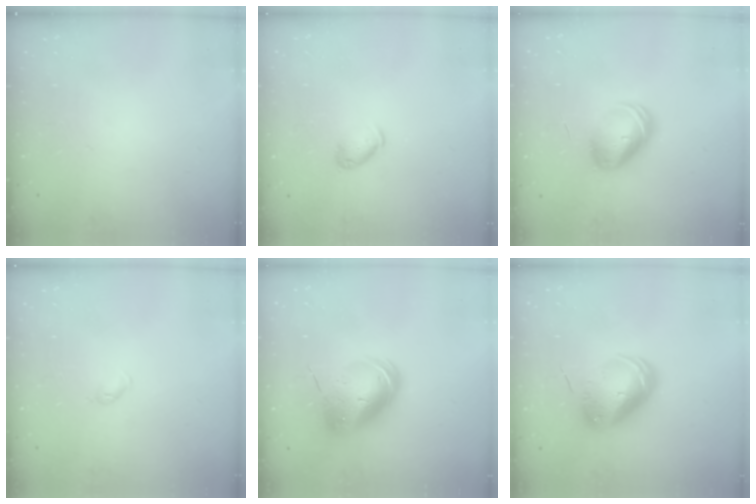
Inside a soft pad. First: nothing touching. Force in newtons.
{"total": 5.6, "press": 5.5, "slide": 1.2}
{"total": 9.3, "press": 9.2, "slide": 1.4}
{"total": 2.9, "press": 2.8, "slide": 0.5}
{"total": 13.0, "press": 12.7, "slide": 2.4}
{"total": 10.1, "press": 9.9, "slide": 2.0}